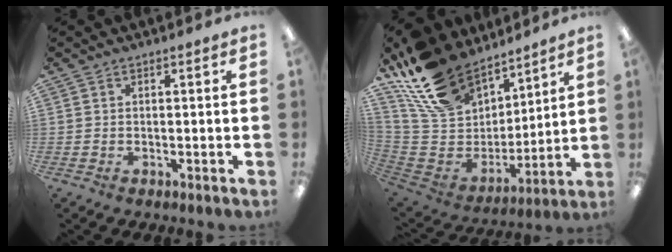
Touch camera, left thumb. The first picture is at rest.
{"total": 21.5, "force": [16.0, 11.8, 8.1], "torque": [-0.175, -0.090, 0.303]}